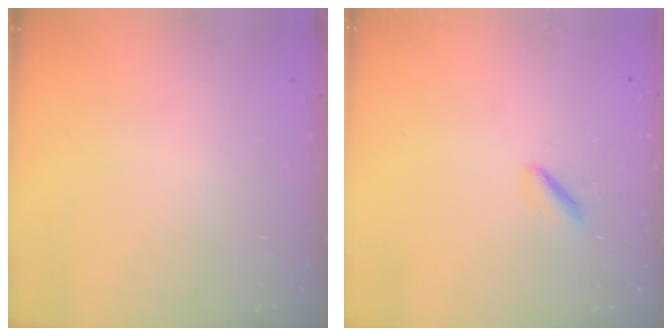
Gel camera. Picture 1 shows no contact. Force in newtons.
{"total": 2.0, "press": 2.0, "slide": 0.6}